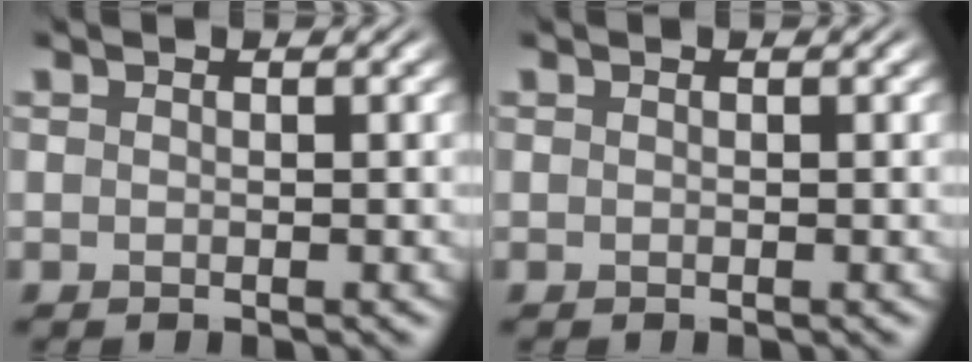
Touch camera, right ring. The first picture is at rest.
{"total": 0.0}